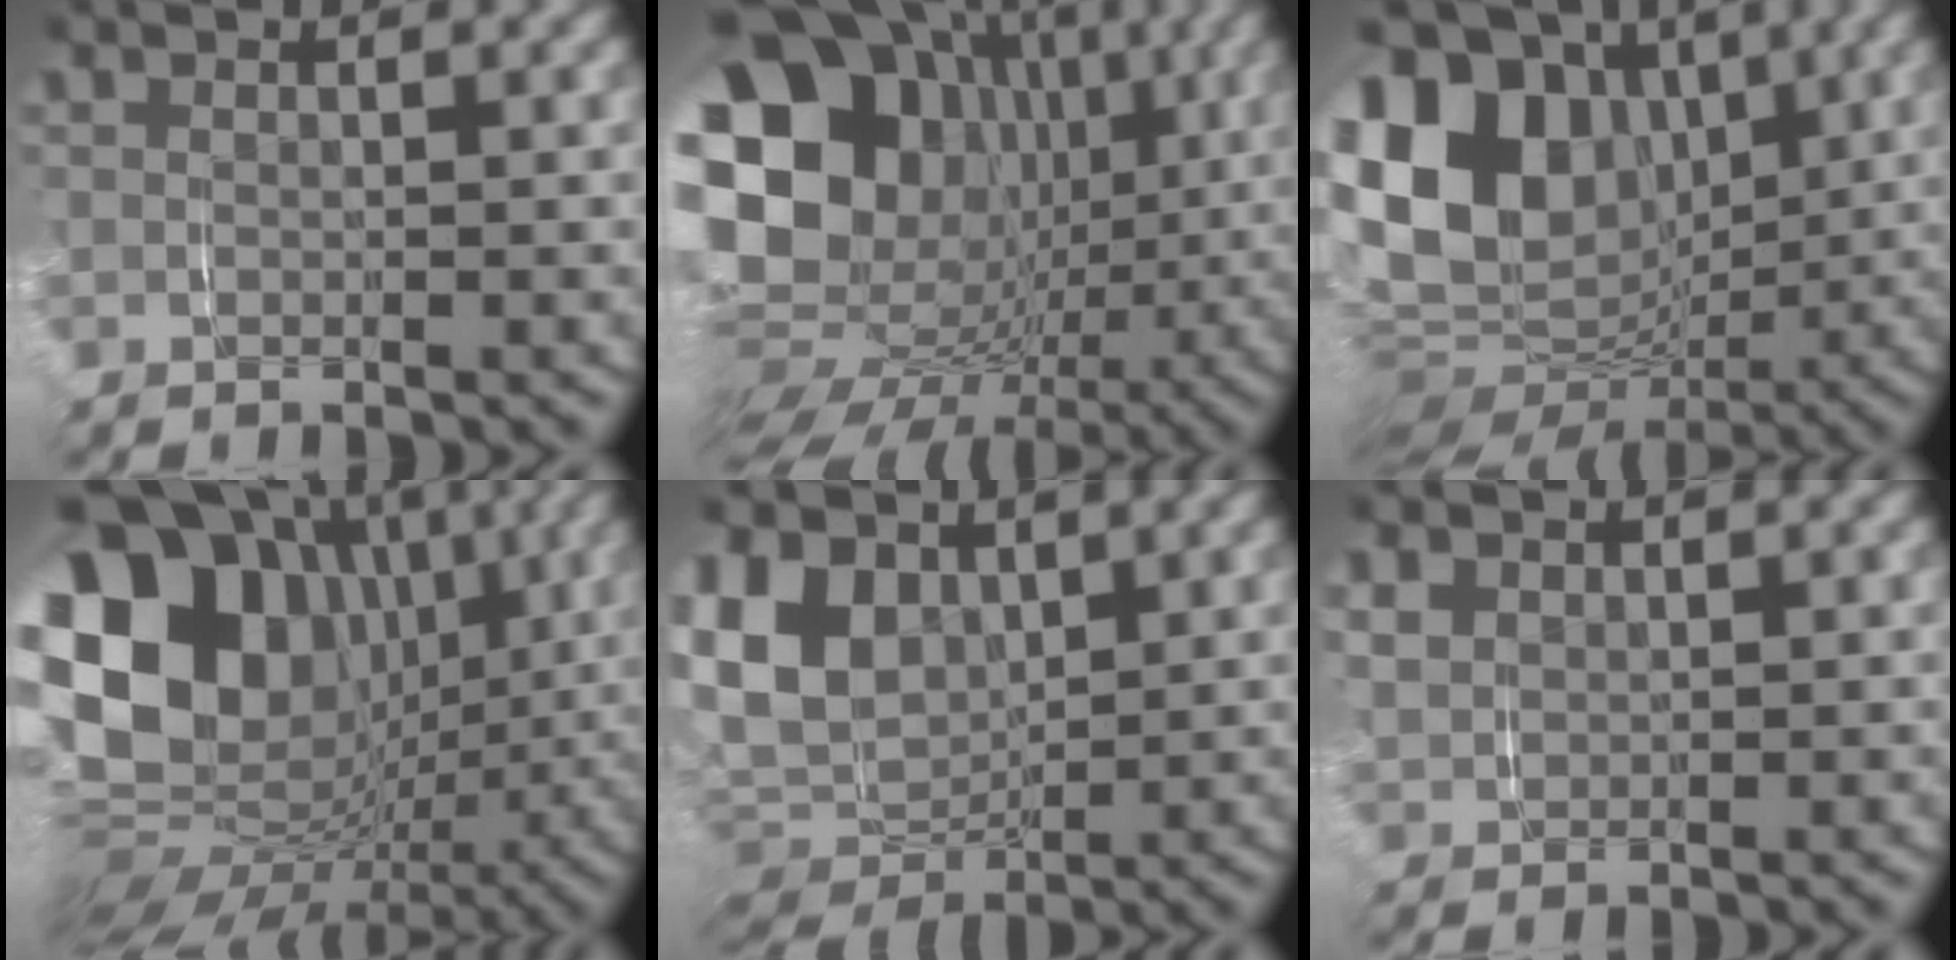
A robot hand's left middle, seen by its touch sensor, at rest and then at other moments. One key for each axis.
{"total": 22.7, "fx": 2.0, "fy": 18.0, "fz": 13.7, "tx": -0.272, "ty": -0.042, "tz": 0.026}
{"total": 19.1, "fx": 2.8, "fy": 15.0, "fz": 11.5, "tx": -0.238, "ty": -0.020, "tz": 0.041}
{"total": 23.6, "fx": 1.3, "fy": 17.8, "fz": 15.4, "tx": -0.303, "ty": -0.035, "tz": 0.025}
{"total": 11.0, "fx": 1.5, "fy": 8.9, "fz": 6.3, "tx": -0.163, "ty": -0.022, "tz": 0.033}
{"total": 2.8, "fx": 1.2, "fy": 2.2, "fz": 1.2, "tx": -0.039, "ty": -0.003, "tz": 0.029}